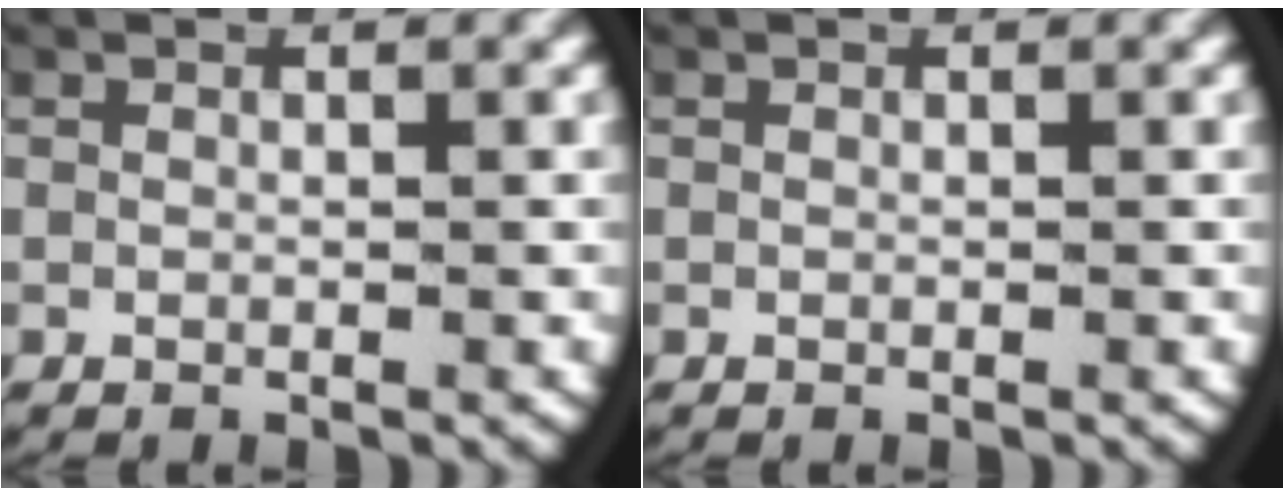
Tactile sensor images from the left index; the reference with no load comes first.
{"total": 0.0}